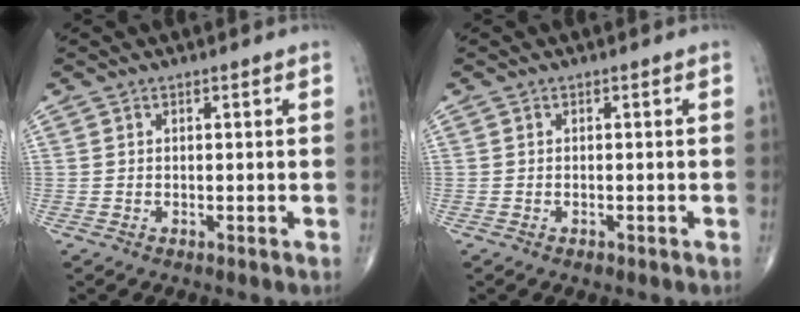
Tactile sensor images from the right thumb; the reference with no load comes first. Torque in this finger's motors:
{"motor_torque": [-0.35, 0.34, -0.14, 0.10, -0.04]}